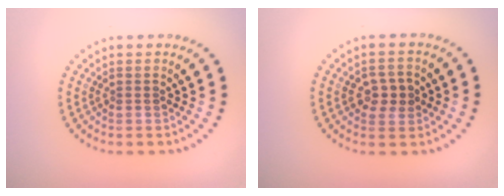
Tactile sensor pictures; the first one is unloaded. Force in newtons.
{"total": 2.6, "press": 2.6, "slide": 0.2}